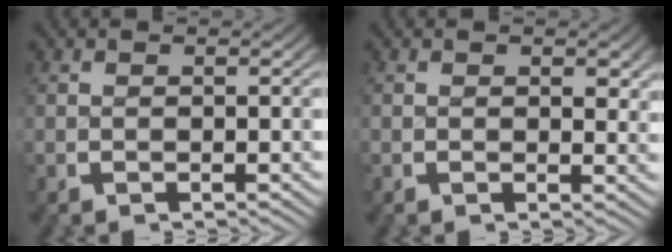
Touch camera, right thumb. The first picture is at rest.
{"total": 1.1, "force": [0.5, 0.8, 0.6], "torque": [-0.001, -0.006, 0.004]}